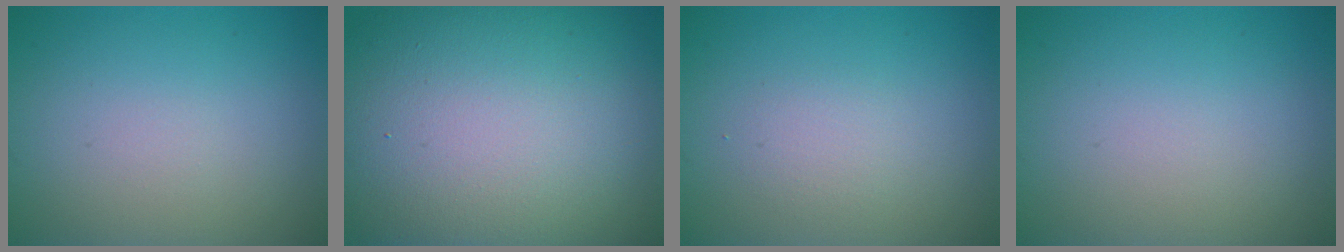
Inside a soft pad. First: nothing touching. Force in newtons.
{"total": 20.1, "press": 20.1, "slide": 1.2}
{"total": 1.4, "press": 1.4, "slide": 0.1}
{"total": 0.0}